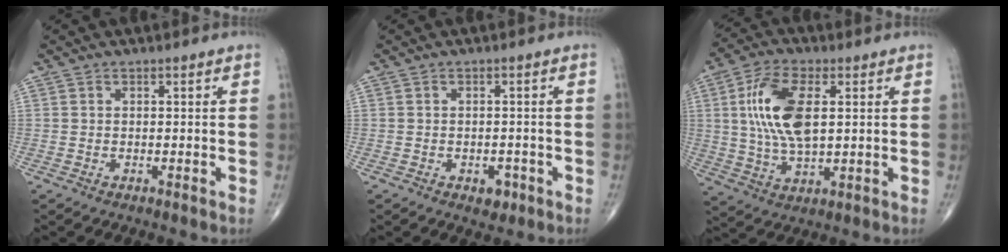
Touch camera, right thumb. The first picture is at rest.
{"total": 2.5, "force": [-1.2, 1.7, 1.4], "torque": [-0.005, 0.004, -0.012]}
{"total": 13.2, "force": [2.5, 6.2, 11.4], "torque": [-0.226, -0.003, 0.048]}